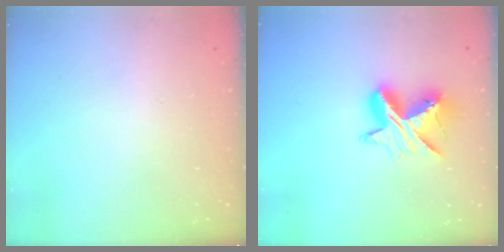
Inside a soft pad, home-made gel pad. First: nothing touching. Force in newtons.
{"total": 10.1, "press": 10.1, "slide": 0.7}